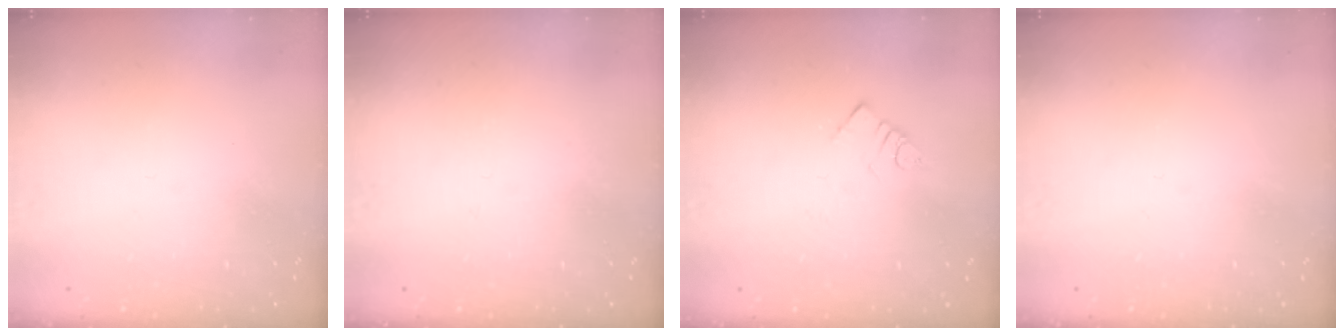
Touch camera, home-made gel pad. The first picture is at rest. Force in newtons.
{"total": 2.8, "press": 2.8, "slide": 0.4}
{"total": 3.6, "press": 3.5, "slide": 0.3}
{"total": 0.0}